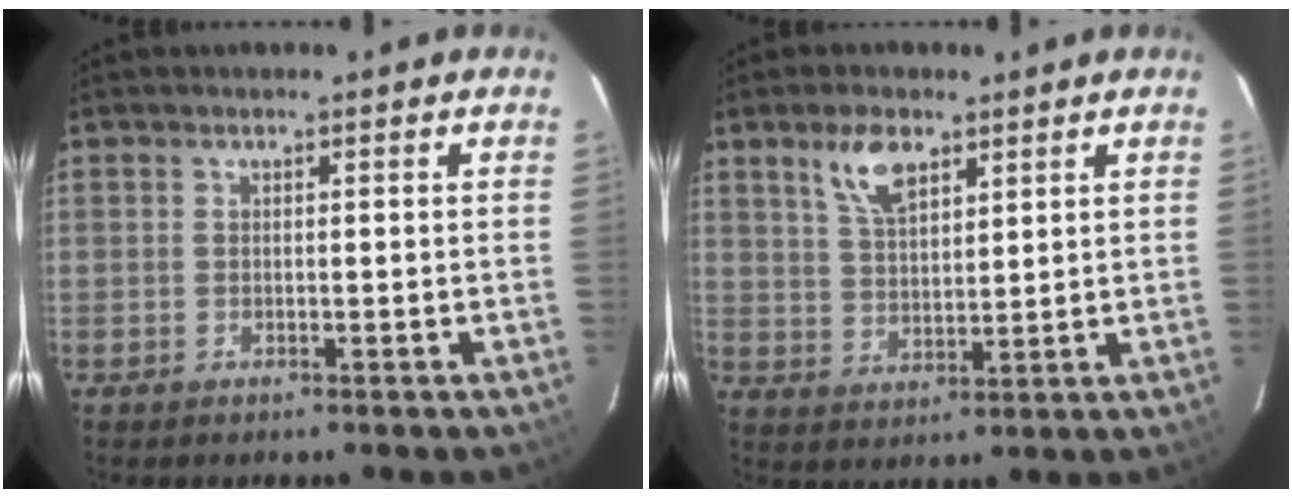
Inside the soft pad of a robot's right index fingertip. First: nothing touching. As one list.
[{"total": 7.3, "force": [4.4, 3.3, 4.8], "torque": [-0.087, 0.010, 0.086]}]